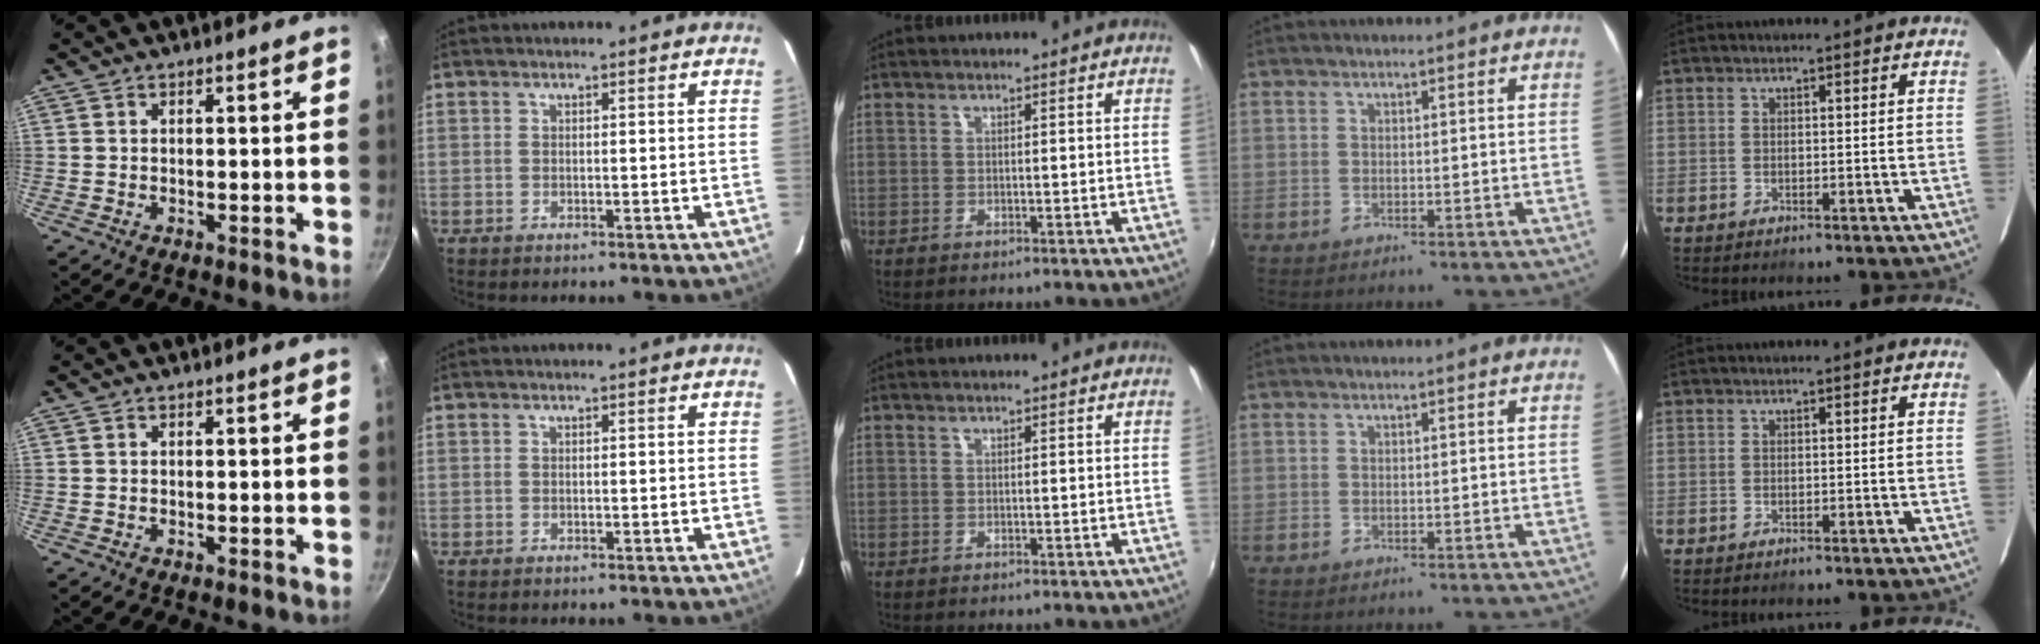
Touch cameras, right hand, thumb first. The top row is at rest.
{}